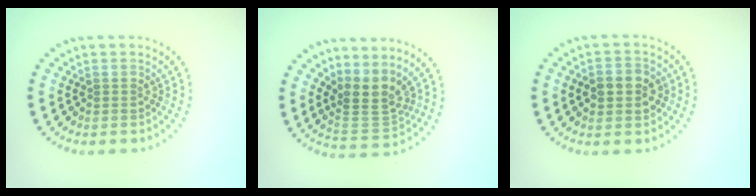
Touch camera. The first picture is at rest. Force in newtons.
{"total": 3.4, "press": 2.5, "slide": 2.3}
{"total": 3.6, "press": 3.6, "slide": 0.2}